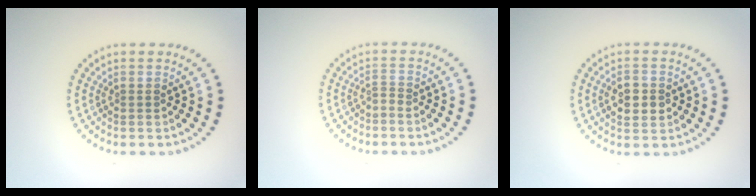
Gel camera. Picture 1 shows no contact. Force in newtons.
{"total": 0.5, "press": 0.0, "slide": 0.5}
{"total": 3.0, "press": 3.0, "slide": 0.1}